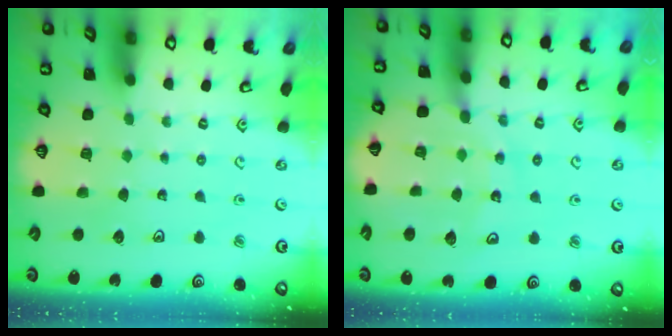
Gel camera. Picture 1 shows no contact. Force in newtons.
{"total": 9.5, "press": 9.5, "slide": 0.2}